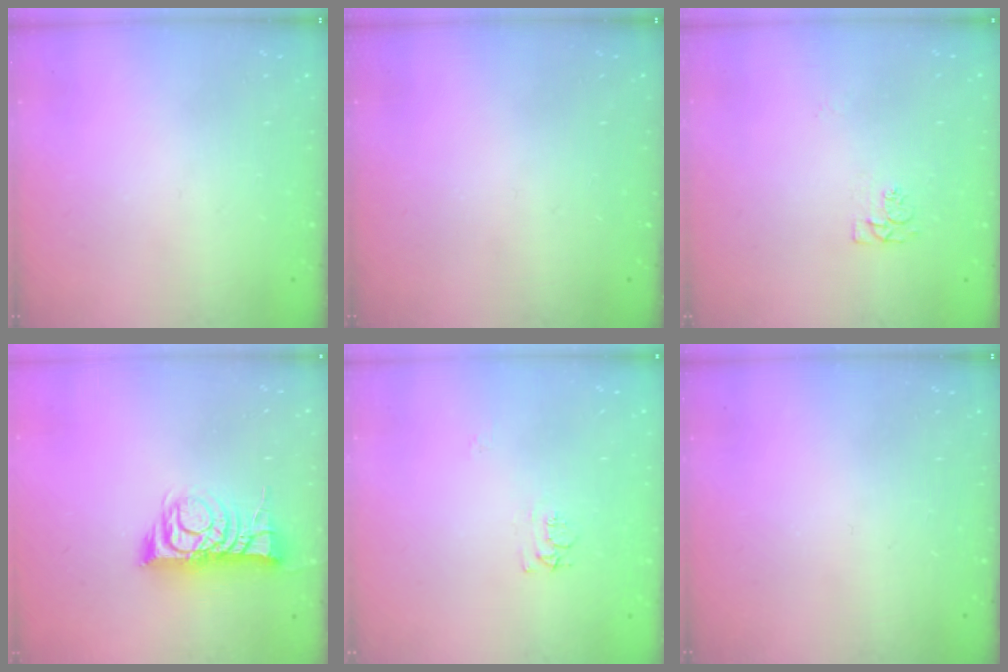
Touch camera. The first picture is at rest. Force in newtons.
{"total": 0.0}
{"total": 4.3, "press": 4.3, "slide": 0.8}
{"total": 10.8, "press": 10.8, "slide": 0.8}
{"total": 6.2, "press": 6.2, "slide": 0.6}
{"total": 0.0}